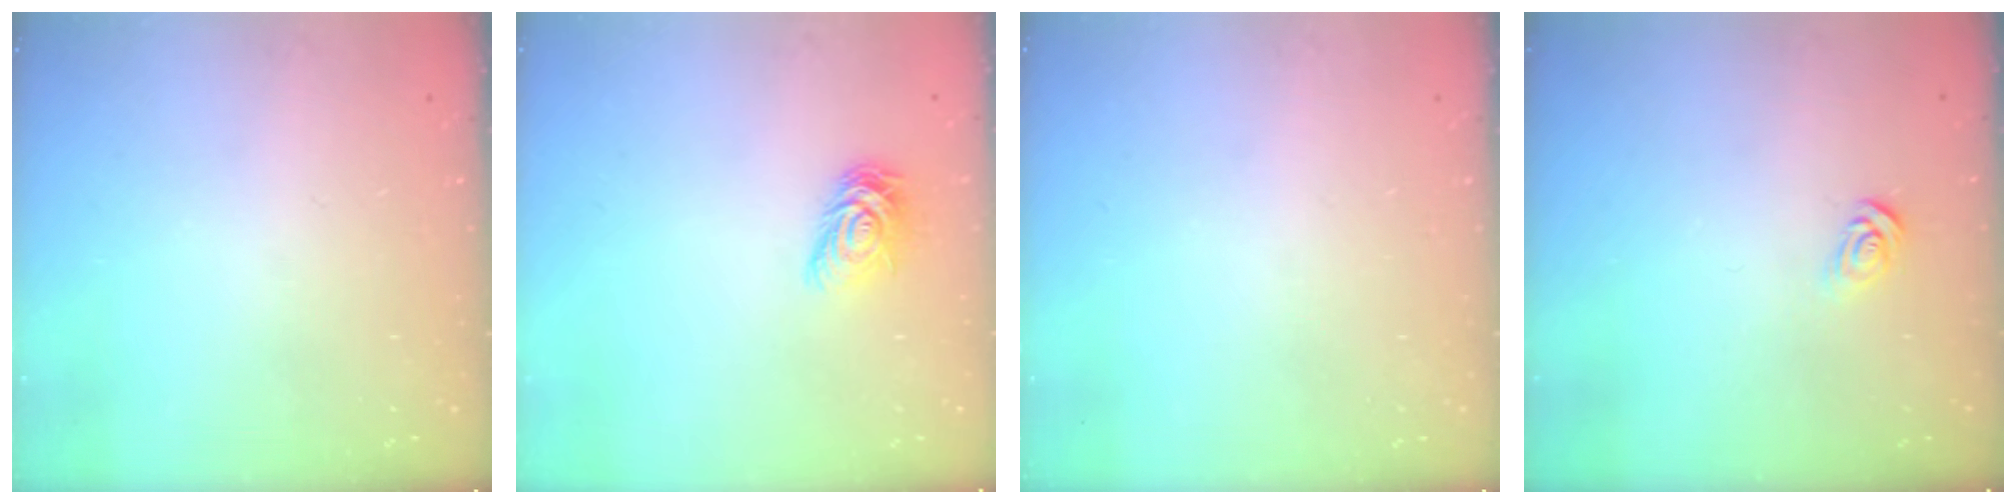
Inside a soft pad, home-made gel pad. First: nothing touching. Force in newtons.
{"total": 7.1, "press": 7.1, "slide": 0.2}
{"total": 0.0}
{"total": 3.8, "press": 3.8, "slide": 0.4}